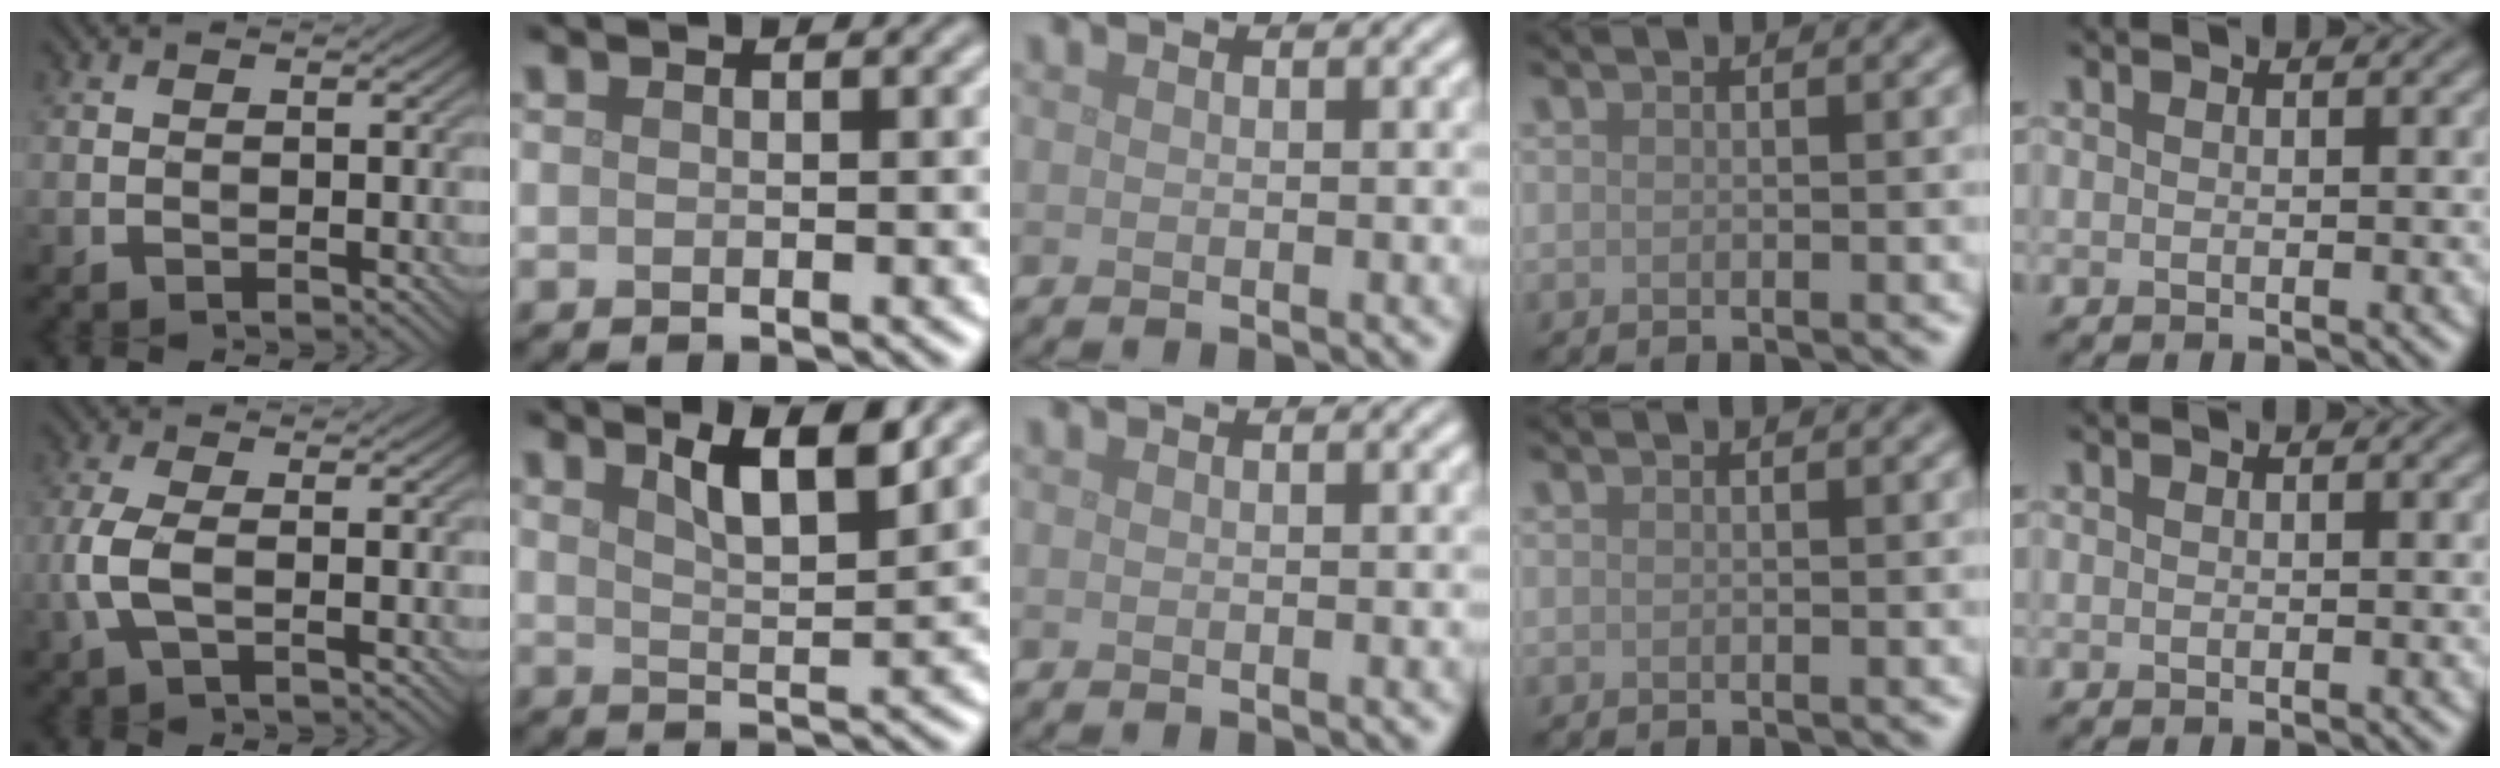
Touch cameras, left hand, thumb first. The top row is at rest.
{"thumb": {"total": 4.3, "force": [-1.0, 1.5, 3.9], "torque": [-0.105, 0.002, -0.026]}, "index": {"total": 5.0, "force": [3.1, 1.1, 3.8], "torque": [-0.055, 0.005, 0.051]}}